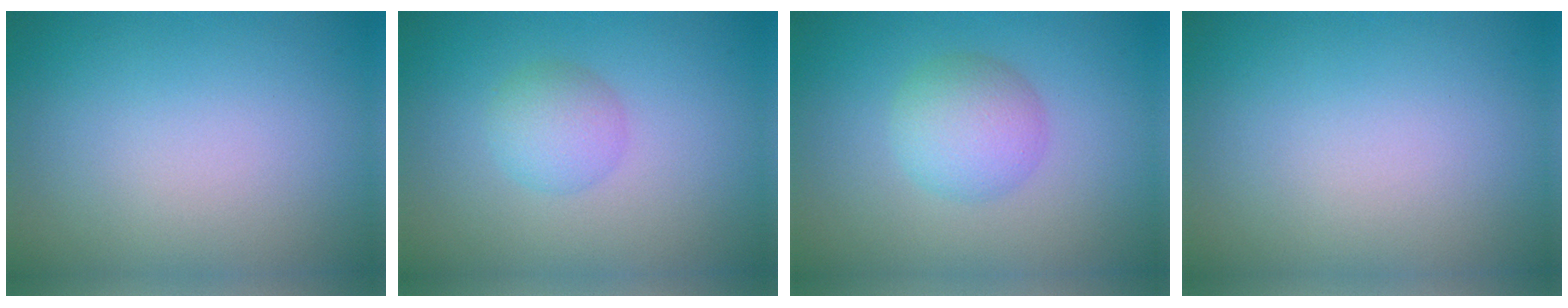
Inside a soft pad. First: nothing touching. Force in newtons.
{"total": 2.5, "press": 2.5, "slide": 0.1}
{"total": 3.7, "press": 3.7, "slide": 0.0}
{"total": 0.0}